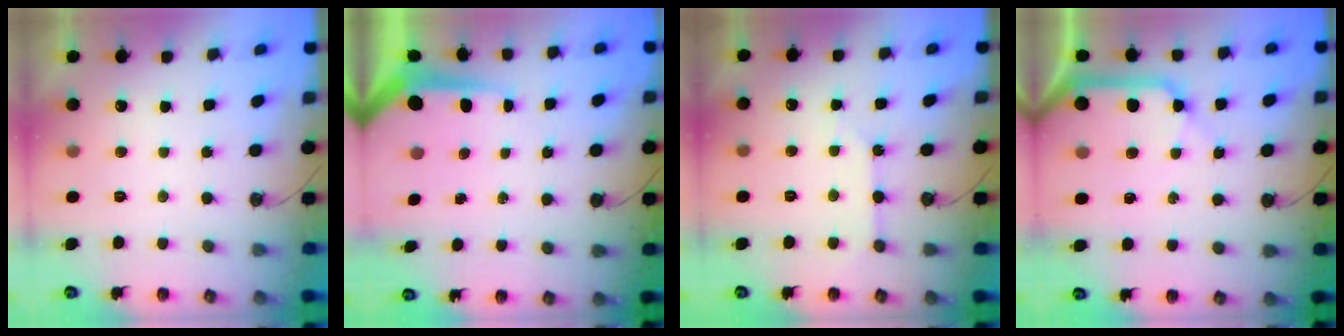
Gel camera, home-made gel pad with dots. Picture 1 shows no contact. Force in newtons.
{"total": 7.5, "press": 7.5, "slide": 0.7}
{"total": 3.0, "press": 3.0, "slide": 0.4}
{"total": 13.3, "press": 13.2, "slide": 1.5}